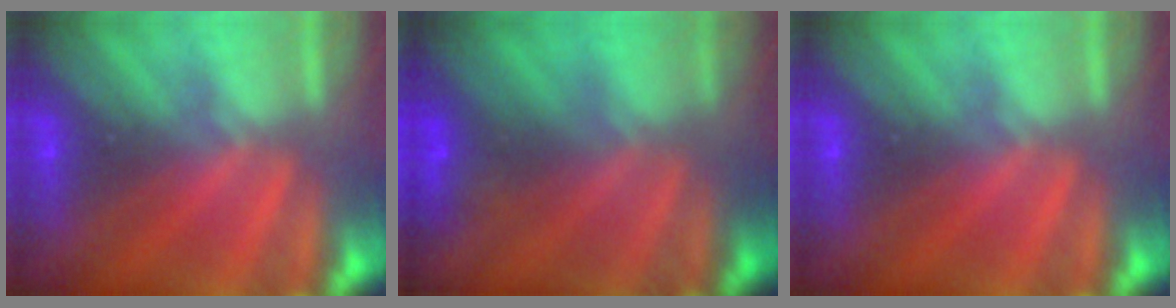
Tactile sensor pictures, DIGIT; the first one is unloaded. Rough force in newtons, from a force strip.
{"total": 4.4}
{"total": 0.0}